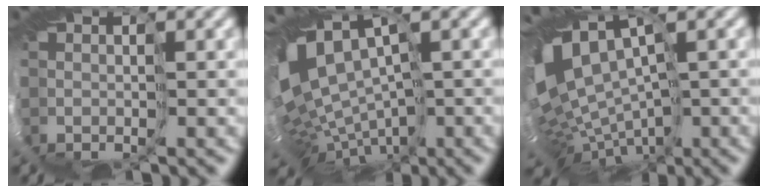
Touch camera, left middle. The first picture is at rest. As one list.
[{"total": 7.4, "force": [-0.4, 4.6, 5.8], "torque": [-0.116, -0.013, 0.032]}, {"total": 8.3, "force": [0.3, 5.0, 6.6], "torque": [-0.132, -0.015, 0.044]}]